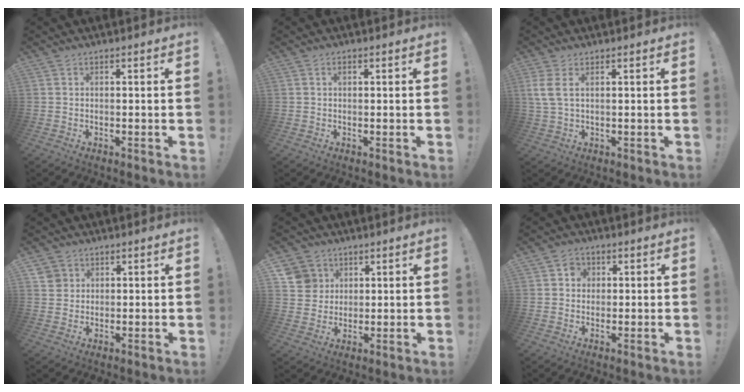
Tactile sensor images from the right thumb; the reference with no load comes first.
{"total": 0.8, "force": [0.3, 0.4, 0.6], "torque": [-0.012, 0.002, 0.006]}
{"total": 4.0, "force": [1.5, 1.0, 3.6], "torque": [-0.076, -0.004, 0.027]}
{"total": 3.6, "force": [1.8, 3.1, 0.5], "torque": [-0.011, -0.004, 0.034]}
{"total": 7.7, "force": [3.1, 6.9, 1.0], "torque": [-0.014, -0.018, 0.066]}
{"total": 3.9, "force": [1.0, 3.6, 1.1], "torque": [-0.013, 0.000, 0.016]}